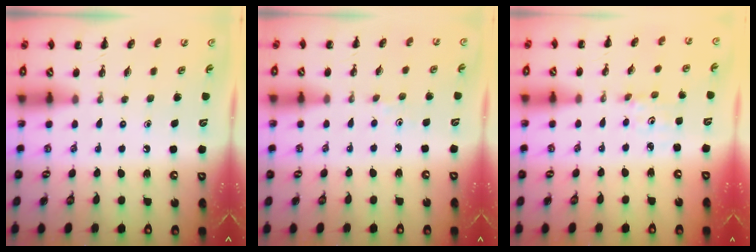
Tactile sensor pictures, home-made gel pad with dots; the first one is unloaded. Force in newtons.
{"total": 2.9, "press": 2.7, "slide": 0.9}
{"total": 1.8, "press": 1.7, "slide": 0.6}